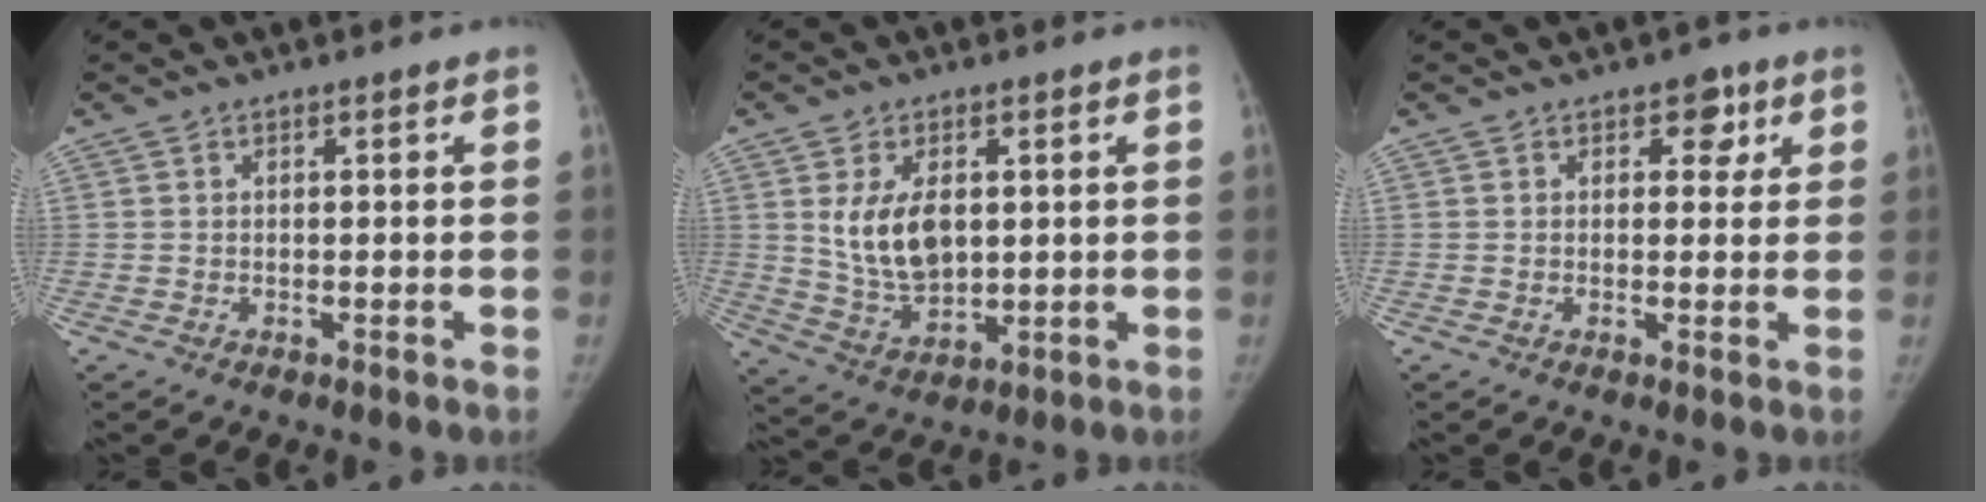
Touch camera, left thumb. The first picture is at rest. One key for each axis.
{"total": 10.0, "fx": 2.0, "fy": 6.2, "fz": 7.6, "tx": -0.120, "ty": -0.016, "tz": 0.051}
{"total": 3.5, "fx": 1.6, "fy": 2.5, "fz": 1.9, "tx": 0.005, "ty": -0.003, "tz": 0.016}